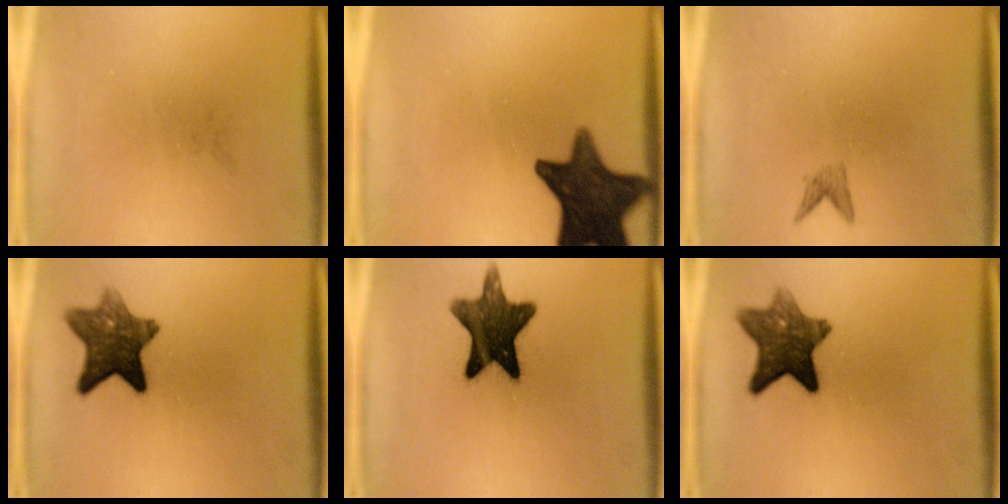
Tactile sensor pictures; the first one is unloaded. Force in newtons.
{"total": 14.8}
{"total": 1.1}
{"total": 9.2}
{"total": 13.1}
{"total": 9.2}